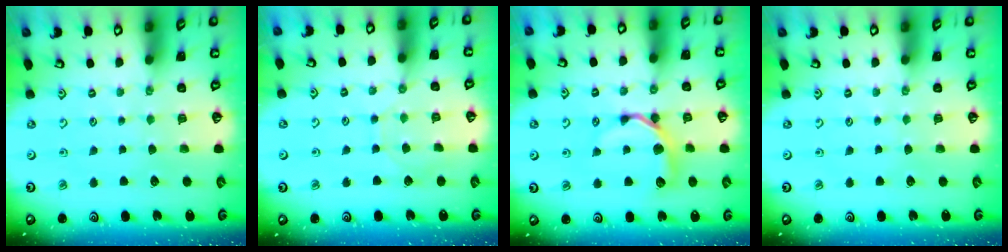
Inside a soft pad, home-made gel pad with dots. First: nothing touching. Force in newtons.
{"total": 5.6, "press": 5.6, "slide": 0.1}
{"total": 9.9, "press": 9.8, "slide": 0.9}
{"total": 0.0}